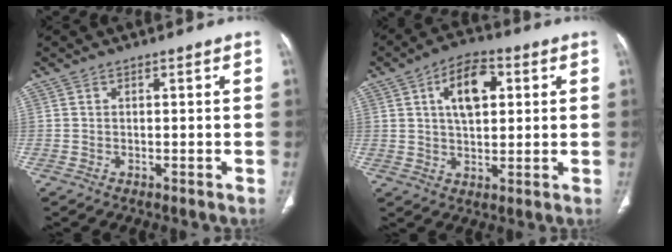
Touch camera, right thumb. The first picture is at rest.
{"total": 10.0, "force": [3.0, 5.4, 7.9], "torque": [-0.111, 0.004, 0.045]}